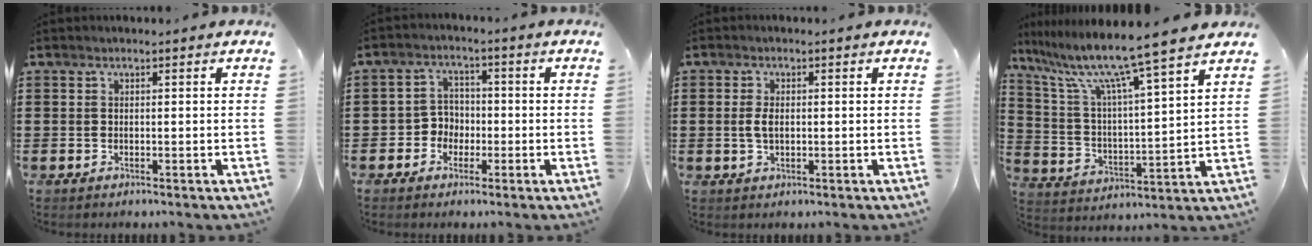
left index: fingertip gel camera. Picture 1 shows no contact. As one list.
[{"total": 3.8, "force": [-1.6, 3.4, 1.0], "torque": [-0.031, 0.010, -0.035]}, {"total": 2.6, "force": [0.0, 1.4, 2.2], "torque": [-0.055, 0.002, -0.003]}, {"total": 10.5, "force": [8.7, -0.6, 5.8], "torque": [-0.147, -0.058, 0.140]}]